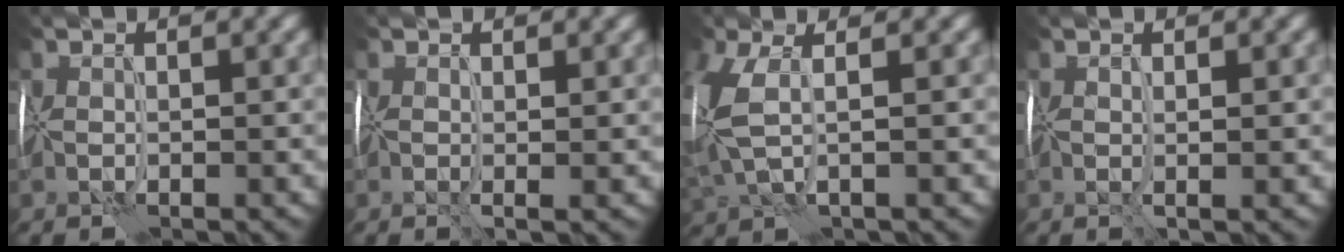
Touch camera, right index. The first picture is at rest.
{"total": 1.0, "force": [0.1, 0.2, 1.0], "torque": [-0.024, -0.002, 0.001]}
{"total": 4.2, "force": [1.1, 2.0, 3.6], "torque": [-0.113, 0.005, 0.014]}
{"total": 0.9, "force": [0.3, -0.1, 0.8], "torque": [-0.025, -0.002, 0.003]}